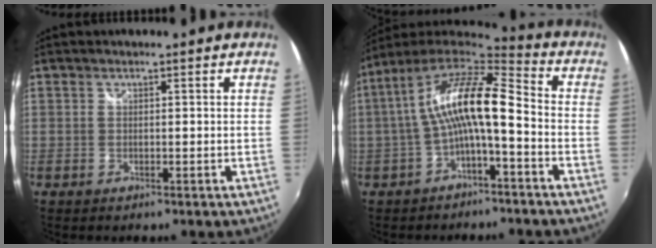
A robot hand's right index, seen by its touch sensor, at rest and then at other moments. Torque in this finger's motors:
{"motor_torque": [1.42, -0.36, 1.05, 0.21]}